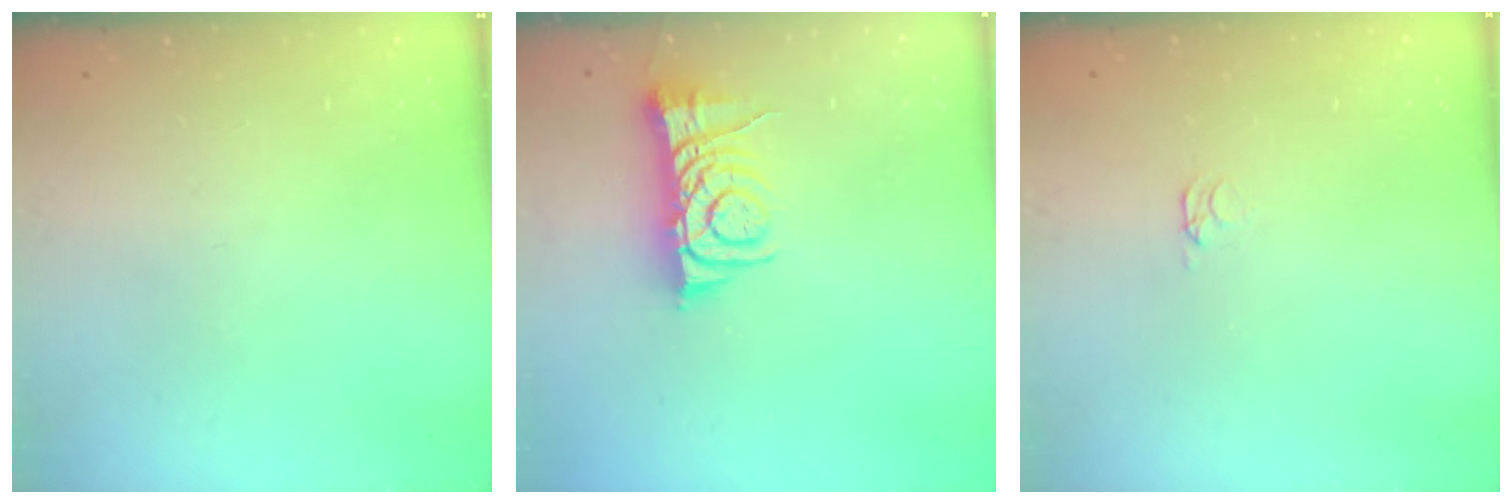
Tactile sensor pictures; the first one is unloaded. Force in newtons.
{"total": 7.0, "press": 7.0, "slide": 0.9}
{"total": 1.6, "press": 1.6, "slide": 0.4}